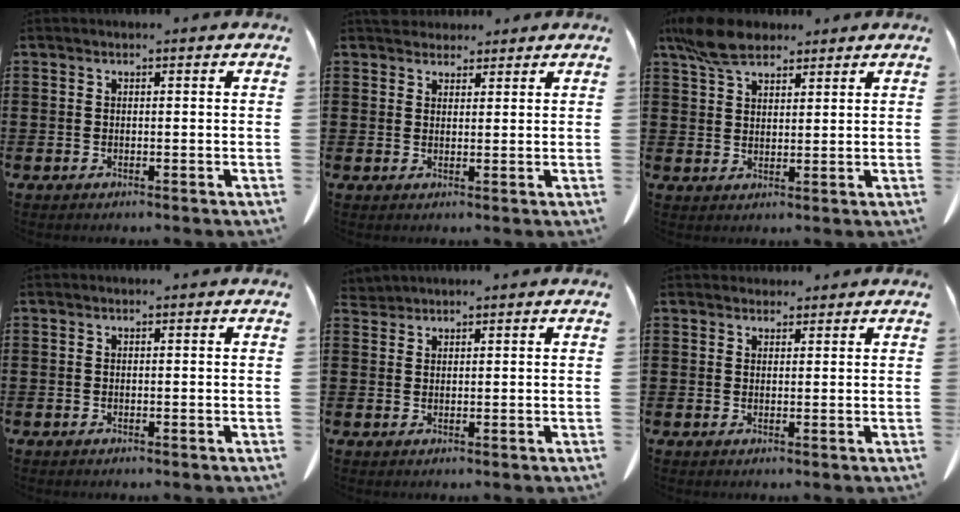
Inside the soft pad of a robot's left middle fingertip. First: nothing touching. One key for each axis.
{"total": 3.2, "fx": 2.9, "fy": 1.3, "fz": 0.5, "tx": -0.010, "ty": -0.004, "tz": 0.056}
{"total": 7.0, "fx": 5.2, "fy": 3.2, "fz": 3.4, "tx": -0.085, "ty": 0.001, "tz": 0.100}
{"total": 0.0}
{"total": 1.4, "fx": 1.4, "fy": 0.1, "fz": 0.0, "tx": -0.005, "ty": 0.001, "tz": 0.029}
{"total": 2.0, "fx": 1.8, "fy": 0.8, "fz": 0.1, "tx": 0.000, "ty": -0.002, "tz": 0.036}